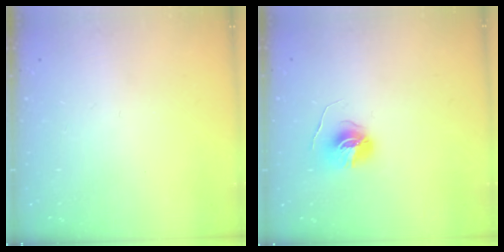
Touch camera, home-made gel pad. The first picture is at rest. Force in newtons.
{"total": 6.7, "press": 6.7, "slide": 0.4}